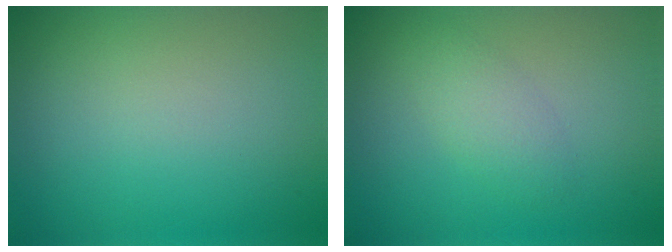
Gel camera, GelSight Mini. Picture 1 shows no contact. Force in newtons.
{"total": 2.1, "press": 2.1, "slide": 0.0}